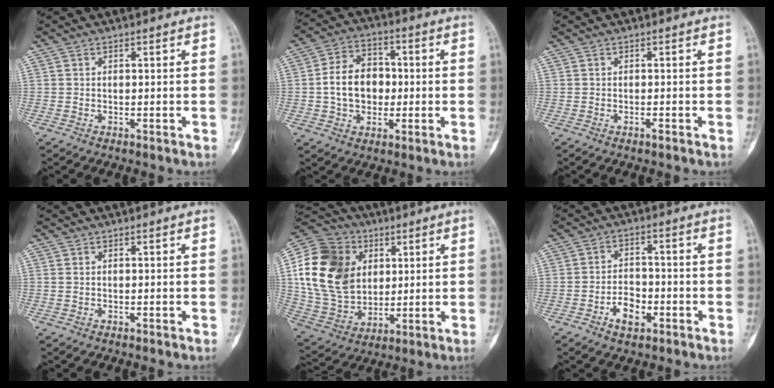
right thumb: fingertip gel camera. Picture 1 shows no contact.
{"total": 10.6, "force": [-0.6, 8.0, 7.0], "torque": [-0.093, 0.022, -0.014]}
{"total": 0.6, "force": [-0.4, 0.1, 0.4], "torque": [-0.007, 0.002, -0.008]}
{"total": 0.6, "force": [0.0, 0.4, 0.4], "torque": [-0.012, 0.000, 0.002]}
{"total": 22.6, "force": [4.9, 17.2, 13.9], "torque": [-0.263, 0.002, 0.101]}
{"total": 5.9, "force": [-2.6, 3.6, 3.8], "torque": [-0.044, 0.019, -0.048]}